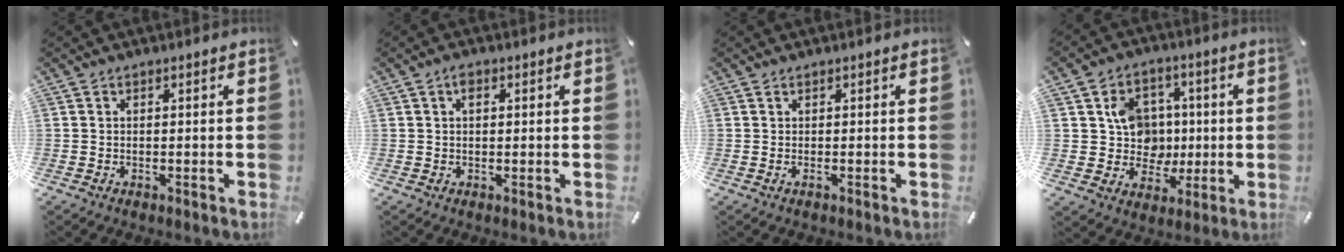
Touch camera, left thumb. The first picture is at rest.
{"total": 1.8, "force": [0.7, 1.0, 1.3], "torque": [-0.028, 0.005, 0.012]}
{"total": 0.7, "force": [-0.1, 0.1, 0.7], "torque": [-0.011, -0.003, -0.001]}
{"total": 11.0, "force": [1.8, 10.4, 3.1], "torque": [-0.046, -0.005, 0.046]}